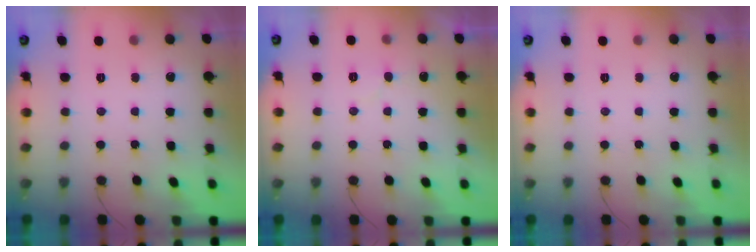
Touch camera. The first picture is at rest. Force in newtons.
{"total": 3.4, "press": 3.4, "slide": 0.4}
{"total": 0.0}